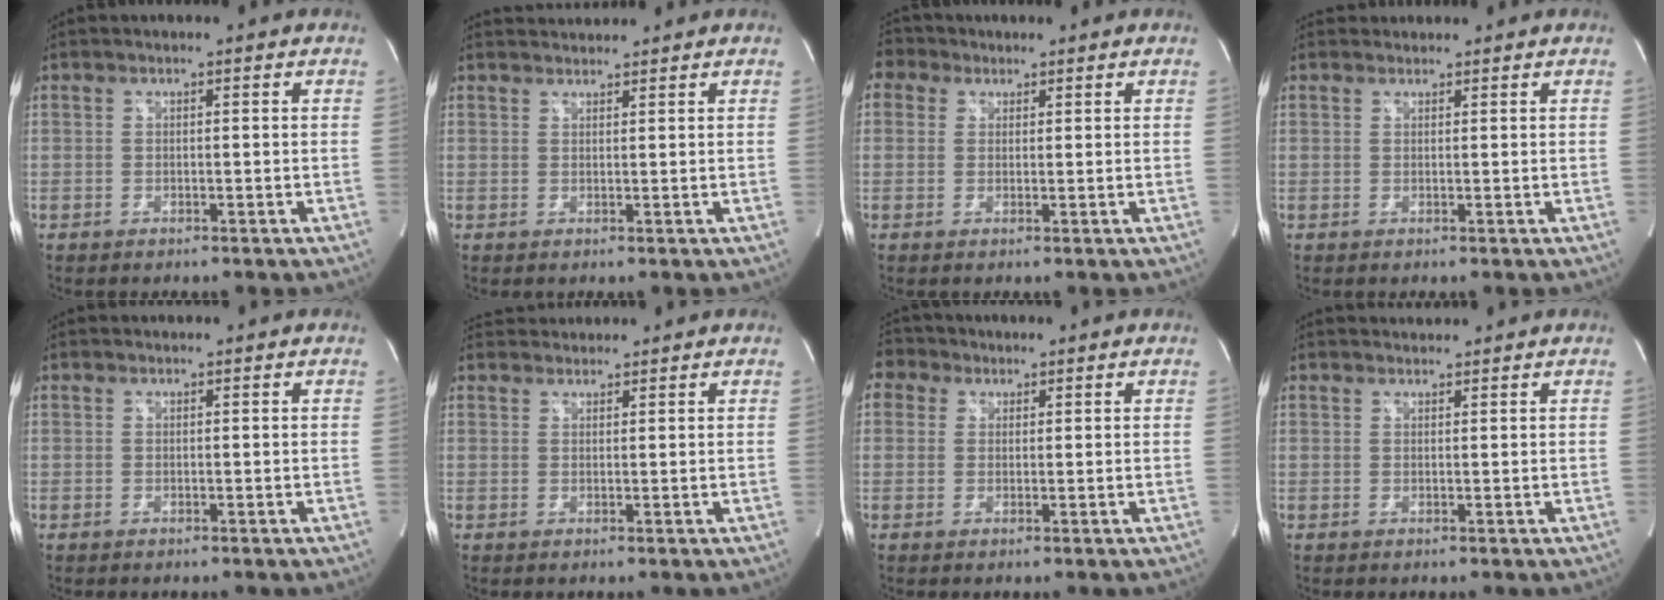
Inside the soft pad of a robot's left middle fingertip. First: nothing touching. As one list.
[{"total": 2.9, "force": [2.9, 0.1, -0.1], "torque": [-0.006, 0.024, 0.054]}, {"total": 3.5, "force": [2.1, 2.7, 0.5], "torque": [-0.013, 0.021, 0.038]}, {"total": 2.0, "force": [1.8, 0.6, -0.2], "torque": [0.002, 0.024, 0.033]}, {"total": 0.6, "force": [0.6, 0.1, -0.1], "torque": [-0.005, 0.013, 0.014]}, {"total": 3.5, "force": [3.4, 0.8, 0.0], "torque": [-0.003, 0.031, 0.060]}, {"total": 3.7, "force": [2.0, 3.0, 0.5], "torque": [-0.013, 0.021, 0.037]}, {"total": 2.2, "force": [2.2, 0.2, -0.1], "torque": [-0.005, 0.021, 0.041]}]